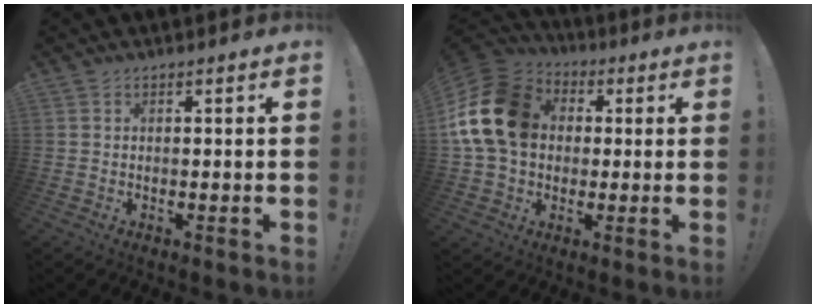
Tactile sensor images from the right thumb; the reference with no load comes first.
{"total": 19.7, "force": [3.1, 15.0, 12.5], "torque": [-0.229, 0.010, 0.064]}